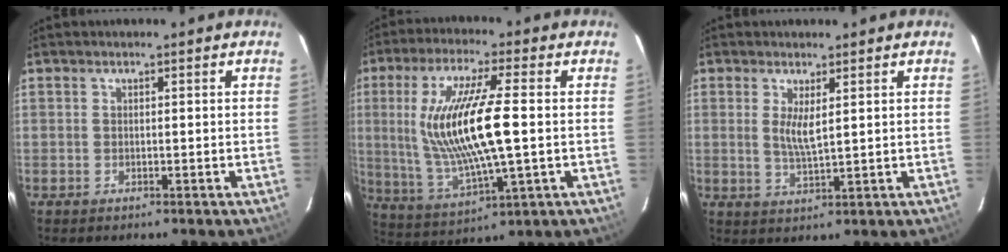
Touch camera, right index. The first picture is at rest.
{"total": 17.1, "force": [0.8, 3.3, 16.8], "torque": [-0.324, -0.012, 0.028]}
{"total": 4.0, "force": [1.2, 0.8, 3.7], "torque": [-0.071, -0.010, 0.022]}